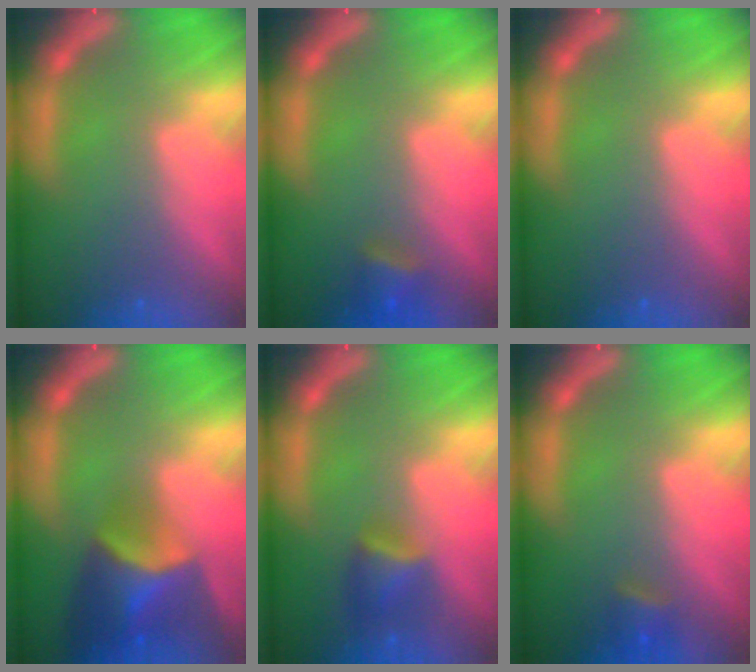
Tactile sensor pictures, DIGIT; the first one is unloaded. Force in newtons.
{"total": 2.4}
{"total": 0.0}
{"total": 7.4}
{"total": 2.9}
{"total": 1.9}